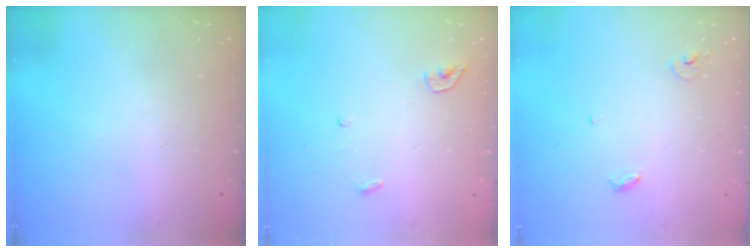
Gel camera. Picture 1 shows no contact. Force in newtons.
{"total": 3.4, "press": 3.4, "slide": 0.3}
{"total": 3.7, "press": 3.7, "slide": 0.3}